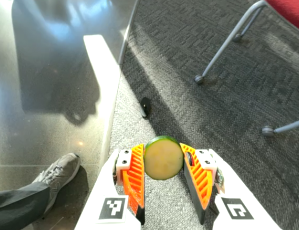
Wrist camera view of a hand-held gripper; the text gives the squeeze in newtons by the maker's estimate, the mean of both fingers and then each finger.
{"total": 8.4, "left": 8.5, "right": 8.2}